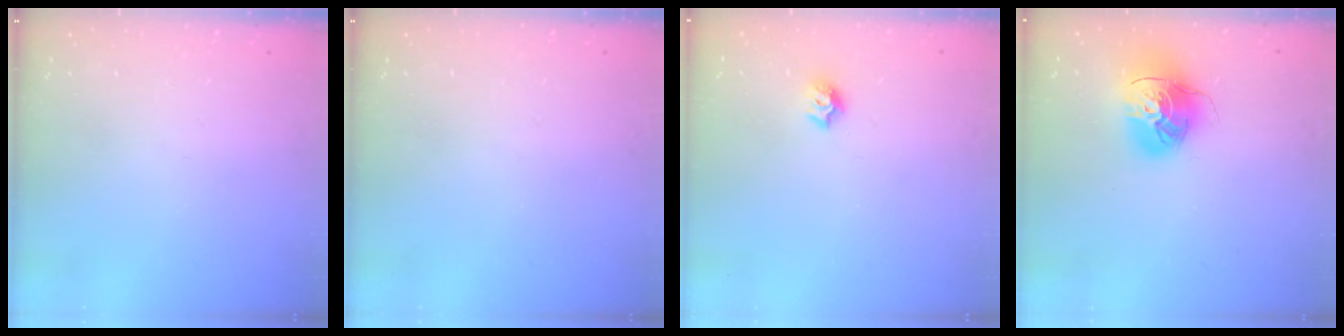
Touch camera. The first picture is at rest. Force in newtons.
{"total": 0.0}
{"total": 6.7, "press": 6.7, "slide": 0.8}
{"total": 16.2, "press": 16.1, "slide": 2.0}